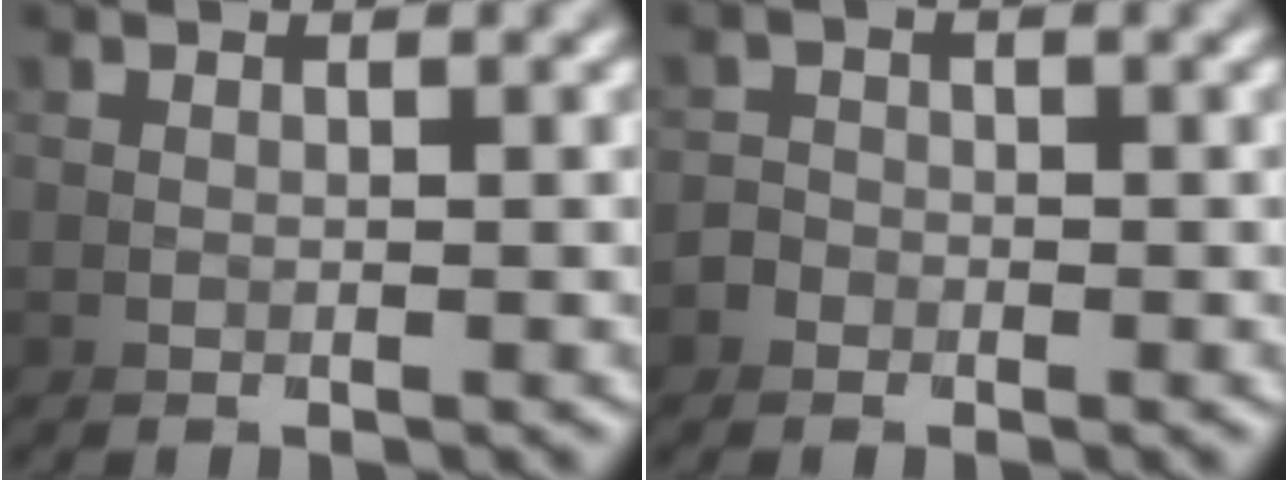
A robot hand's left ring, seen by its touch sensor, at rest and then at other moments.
{"total": 3.1, "force": [-1.6, 0.5, -2.6], "torque": [0.024, -0.011, -0.033]}